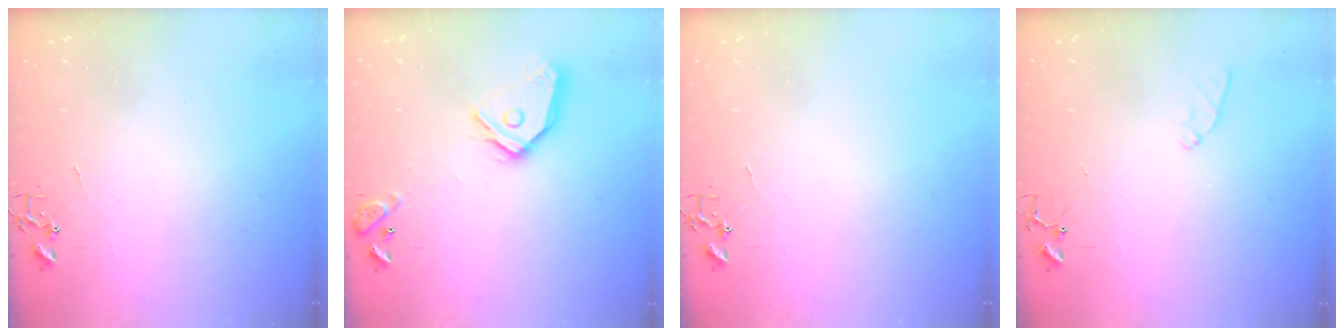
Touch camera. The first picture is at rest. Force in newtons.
{"total": 14.7, "press": 14.6, "slide": 2.0}
{"total": 0.0}
{"total": 5.7, "press": 5.7, "slide": 0.6}